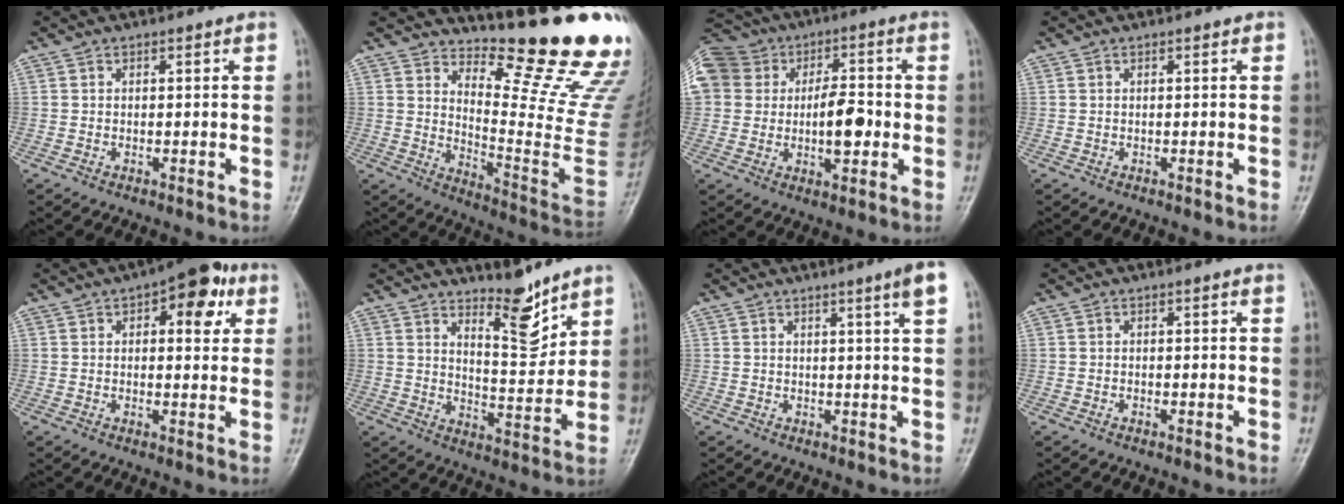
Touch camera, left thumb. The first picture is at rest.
{"total": 18.5, "force": [15.1, 1.7, 10.5], "torque": [-0.131, -0.169, 0.216]}
{"total": 22.3, "force": [0.7, 16.1, 15.5], "torque": [-0.301, 0.039, 0.022]}
{"total": 0.0}
{"total": 9.8, "force": [3.9, 4.9, 7.6], "torque": [-0.060, 0.004, 0.042]}
{"total": 7.8, "force": [6.1, 2.3, 4.4], "torque": [-0.051, -0.063, 0.105]}
{"total": 4.0, "force": [2.1, -0.6, 3.4], "torque": [-0.051, -0.013, 0.030]}
{"total": 0.6, "force": [-0.2, 0.3, 0.5], "torque": [-0.010, 0.009, -0.004]}